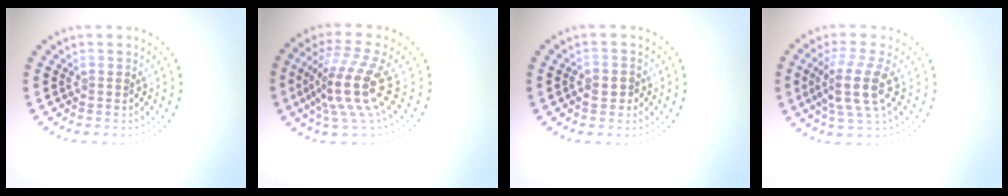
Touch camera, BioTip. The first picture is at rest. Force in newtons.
{"total": 5.1, "press": 3.7, "slide": 3.6}
{"total": 1.3, "press": 1.2, "slide": 0.4}
{"total": 4.0, "press": 3.1, "slide": 2.5}